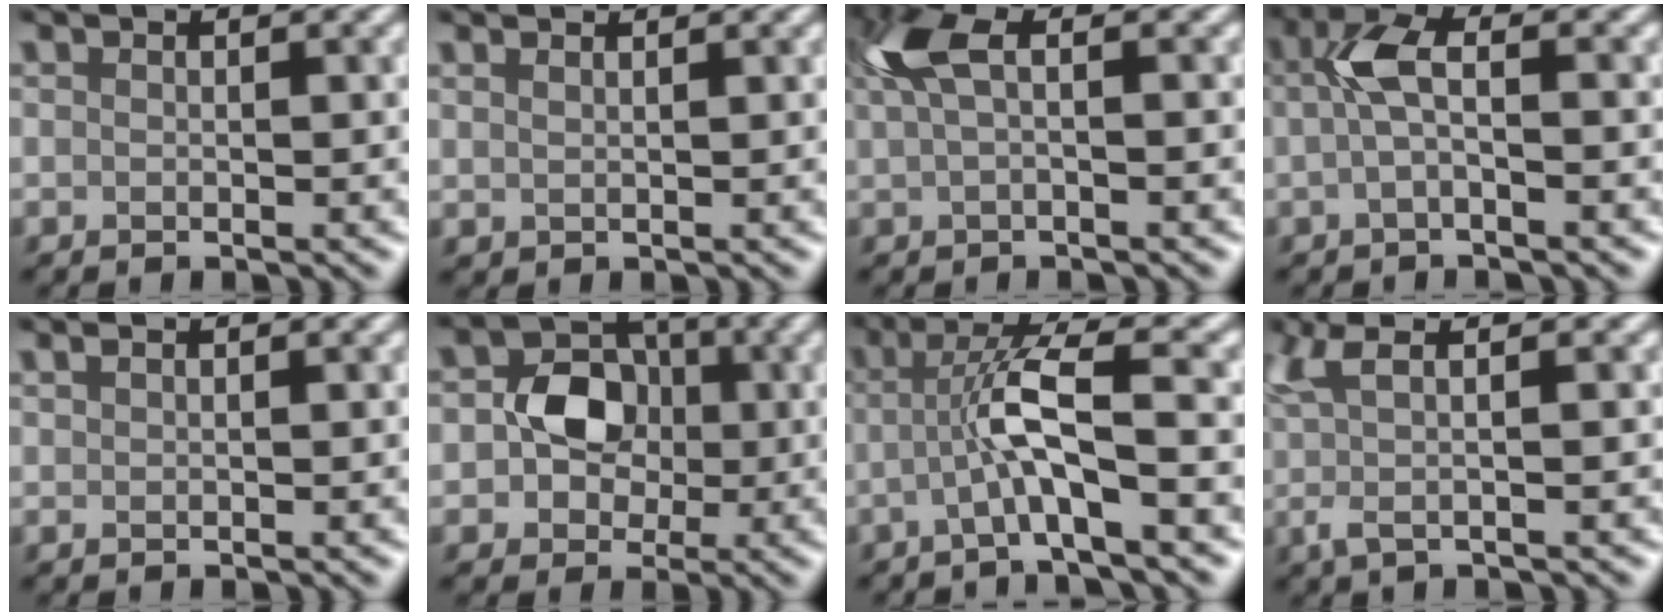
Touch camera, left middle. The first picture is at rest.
{"total": 1.2, "force": [1.0, 0.5, 0.4], "torque": [-0.016, 0.005, 0.021]}
{"total": 3.5, "force": [1.1, 1.2, 3.2], "torque": [-0.078, 0.014, 0.017]}
{"total": 2.9, "force": [-0.1, 0.9, 2.8], "torque": [-0.063, 0.013, -0.007]}
{"total": 0.8, "force": [0.6, 0.3, 0.5], "torque": [-0.015, 0.007, 0.013]}
{"total": 5.3, "force": [-0.1, 4.3, 3.2], "torque": [-0.049, 0.011, -0.009]}
{"total": 4.6, "force": [-1.1, 0.3, 4.5], "torque": [-0.092, 0.018, -0.026]}
{"total": 3.3, "force": [1.1, 0.7, 3.0], "torque": [-0.070, 0.007, 0.020]}